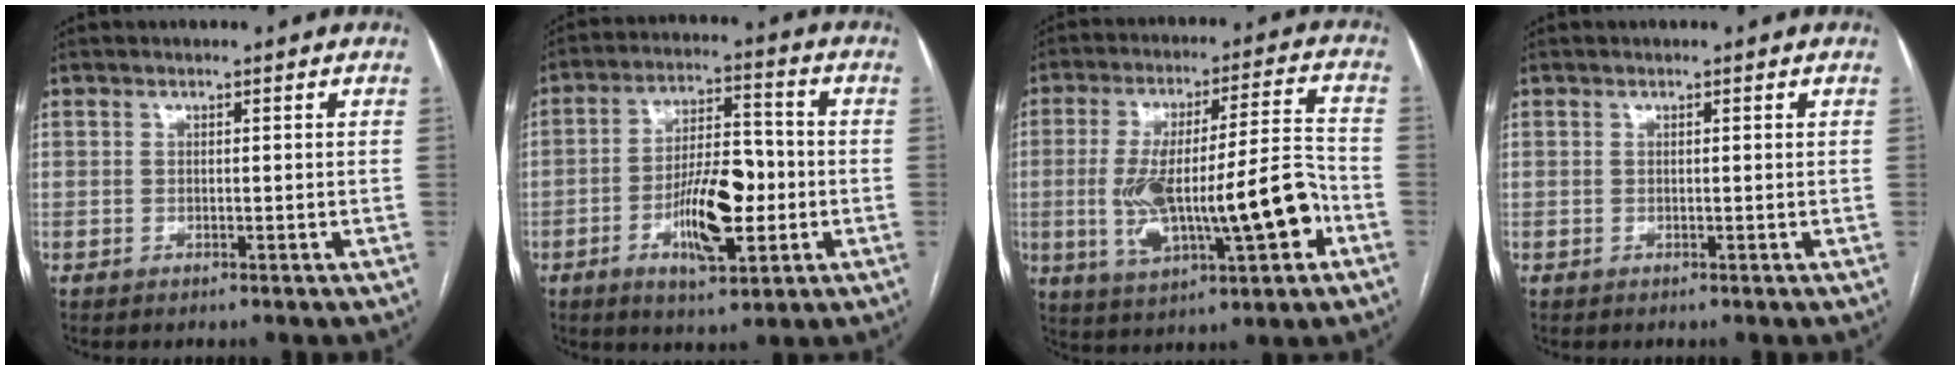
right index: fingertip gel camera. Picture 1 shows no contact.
{"total": 11.6, "force": [-2.9, 3.9, 10.6], "torque": [-0.188, 0.010, -0.043]}
{"total": 17.3, "force": [-4.1, 3.3, 16.5], "torque": [-0.297, 0.019, -0.050]}
{"total": 0.0}